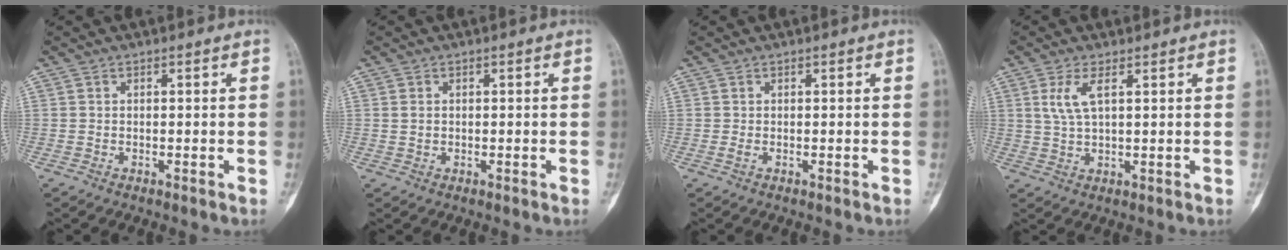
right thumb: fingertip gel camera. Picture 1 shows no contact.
{"total": 1.3, "force": [0.3, 1.0, 0.7], "torque": [-0.013, -0.001, 0.008]}
{"total": 0.5, "force": [-0.2, 0.2, 0.4], "torque": [-0.010, -0.002, -0.005]}
{"total": 4.8, "force": [1.8, 1.6, 4.2], "torque": [-0.093, -0.004, 0.040]}